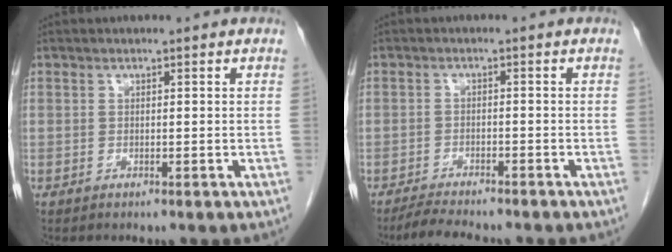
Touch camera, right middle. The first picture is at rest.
{"total": 5.3, "force": [-4.8, 0.6, 2.1], "torque": [-0.037, -0.015, -0.080]}